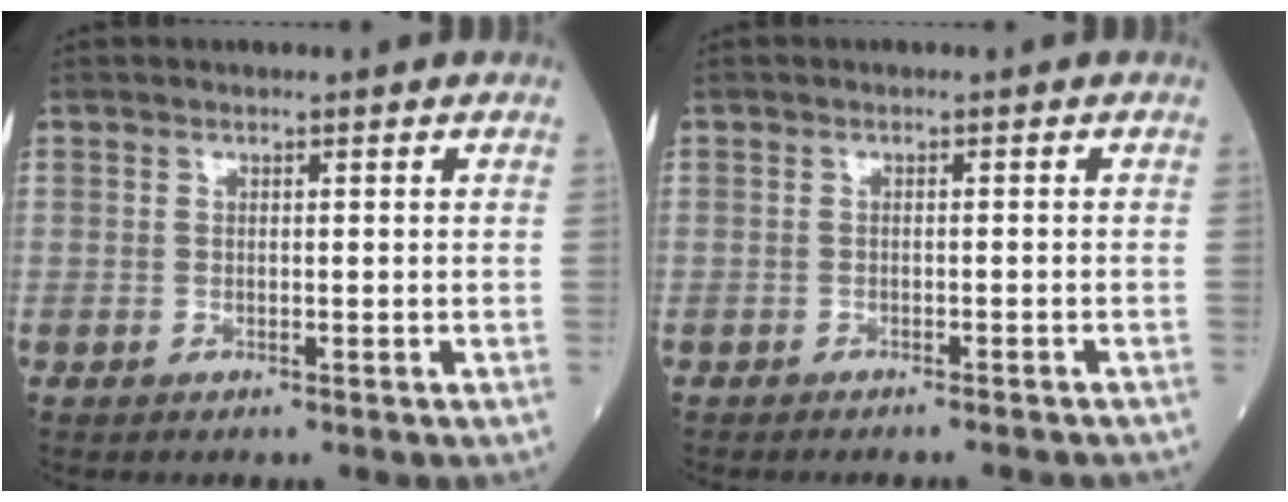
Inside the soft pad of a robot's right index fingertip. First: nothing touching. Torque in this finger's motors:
{"motor_torque": [-0.13, -0.04, 0.05, -0.02]}